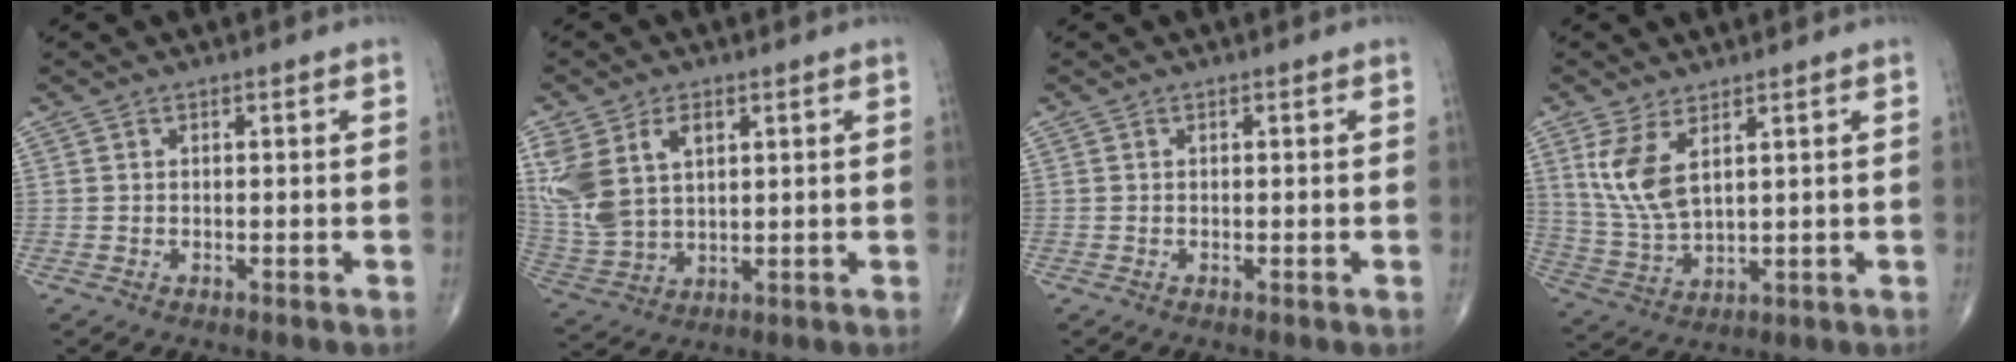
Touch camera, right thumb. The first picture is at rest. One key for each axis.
{"total": 13.4, "fx": 4.7, "fy": 8.3, "fz": 9.4, "tx": -0.208, "ty": -0.004, "tz": 0.108}
{"total": 0.0}
{"total": 9.2, "fx": 3.8, "fy": 4.1, "fz": 7.3, "tx": -0.153, "ty": -0.018, "tz": 0.089}